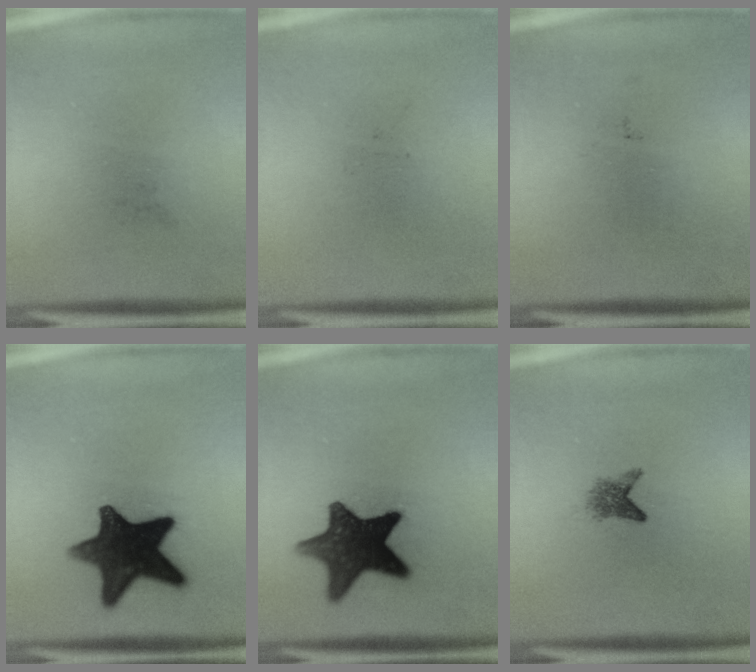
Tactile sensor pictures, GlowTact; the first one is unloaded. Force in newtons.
{"total": 0.0}
{"total": 0.0}
{"total": 14.7}
{"total": 13.1}
{"total": 2.1}